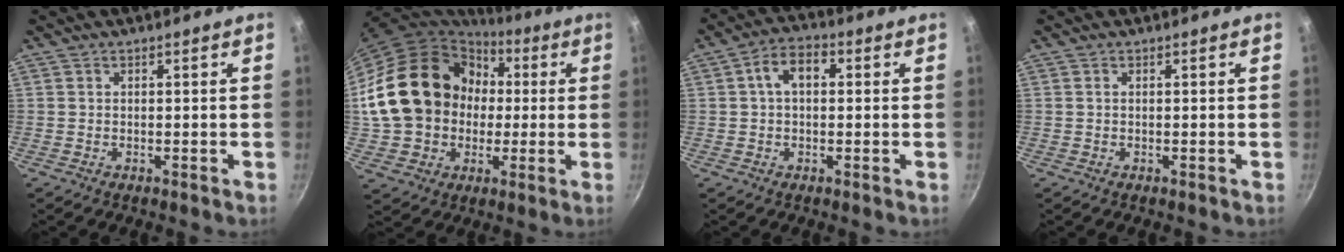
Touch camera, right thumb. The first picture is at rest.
{"total": 23.1, "force": [1.9, 18.9, 13.1], "torque": [-0.214, 0.042, 0.047]}
{"total": 6.1, "force": [1.0, 3.9, 4.6], "torque": [-0.067, 0.017, 0.007]}
{"total": 0.0}